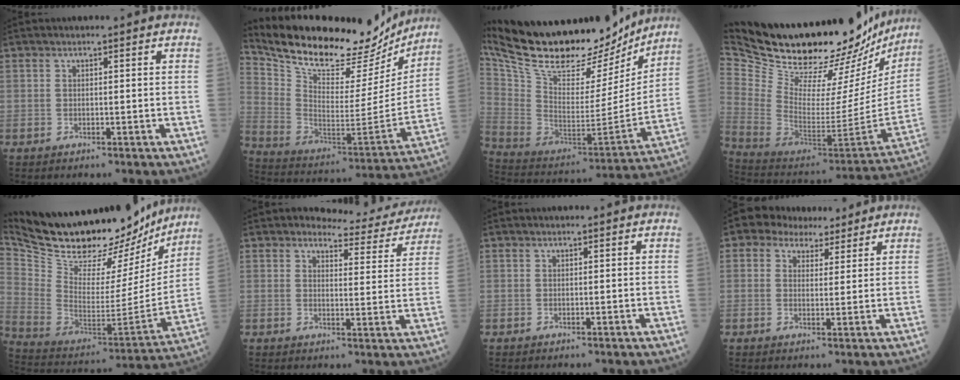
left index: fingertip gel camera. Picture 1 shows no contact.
{"total": 26.3, "force": [23.2, 6.9, 10.2], "torque": [-0.182, -0.033, 0.344]}
{"total": 30.7, "force": [26.0, 8.9, 13.8], "torque": [-0.263, -0.021, 0.399]}
{"total": 37.5, "force": [32.0, 9.4, 17.2], "torque": [-0.298, -0.091, 0.448]}
{"total": 28.0, "force": [24.5, 8.6, 10.6], "torque": [-0.187, -0.031, 0.366]}
{"total": 8.3, "force": [8.0, 1.9, 0.6], "torque": [0.004, -0.020, 0.087]}
{"total": 0.0}
{"total": 5.5, "force": [4.2, 3.3, 1.6], "torque": [-0.020, 0.021, 0.067]}